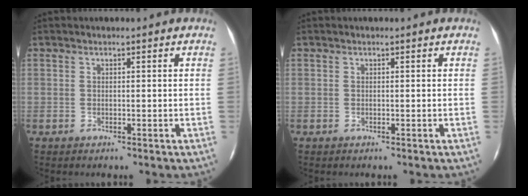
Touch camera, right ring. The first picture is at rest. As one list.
[{"total": 0.0}]